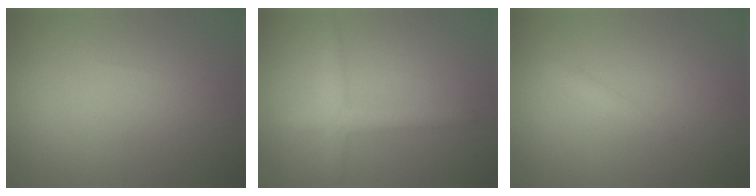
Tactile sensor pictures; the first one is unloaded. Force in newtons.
{"total": 2.6, "press": 2.6, "slide": 0.1}
{"total": 0.6, "press": 0.6, "slide": 0.1}